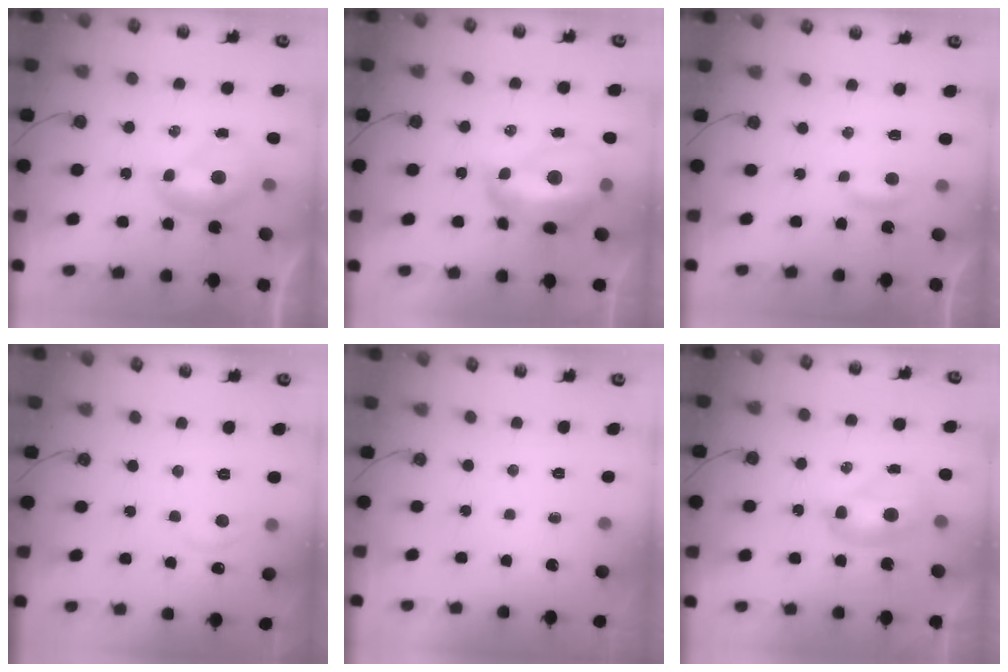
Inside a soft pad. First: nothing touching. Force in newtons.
{"total": 9.8, "press": 9.7, "slide": 1.3}
{"total": 2.7, "press": 2.7, "slide": 0.4}
{"total": 1.5, "press": 1.2, "slide": 1.0}
{"total": 0.0}
{"total": 2.6, "press": 2.6, "slide": 0.1}